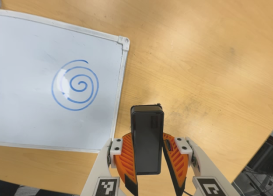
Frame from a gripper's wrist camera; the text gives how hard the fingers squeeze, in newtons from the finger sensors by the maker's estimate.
{"total": 6.4, "left": 6.4, "right": 6.3}